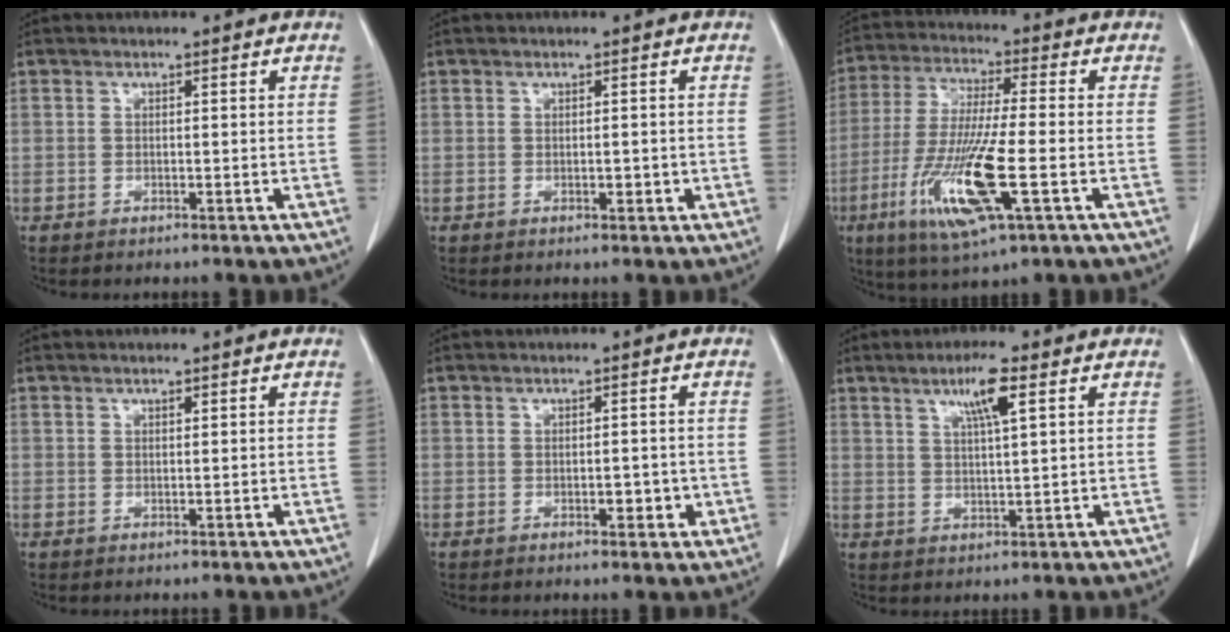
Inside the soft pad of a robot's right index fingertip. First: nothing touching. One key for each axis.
{"total": 1.1, "fx": -0.2, "fy": 0.7, "fz": 0.9, "tx": -0.010, "ty": 0.000, "tz": -0.001}
{"total": 14.7, "fx": -4.8, "fy": 1.2, "fz": 13.8, "tx": -0.288, "ty": -0.026, "tz": -0.089}
{"total": 0.5, "fx": 0.4, "fy": 0.1, "fz": 0.2, "tx": -0.007, "ty": -0.001, "tz": 0.007}
{"total": 2.5, "fx": -0.5, "fy": 1.4, "fz": 2.0, "tx": -0.023, "ty": 0.001, "tz": -0.002}
{"total": 5.6, "fx": 2.8, "fy": 0.1, "fz": 4.8, "tx": -0.086, "ty": 0.001, "tz": 0.049}